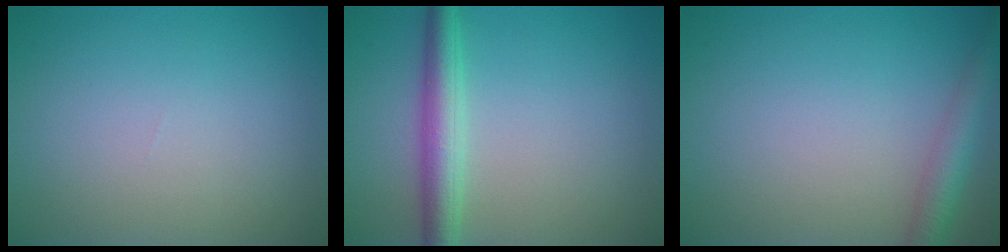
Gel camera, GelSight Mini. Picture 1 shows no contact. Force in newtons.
{"total": 3.8, "press": 3.8, "slide": 0.1}
{"total": 3.0, "press": 3.0, "slide": 0.1}